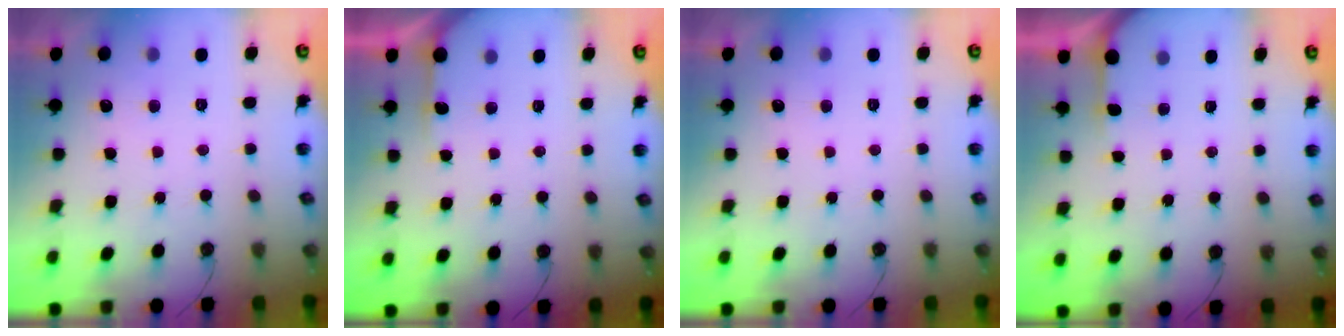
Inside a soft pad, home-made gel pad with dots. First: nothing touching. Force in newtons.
{"total": 3.8, "press": 3.7, "slide": 0.4}
{"total": 0.0}
{"total": 2.5, "press": 2.5, "slide": 0.2}